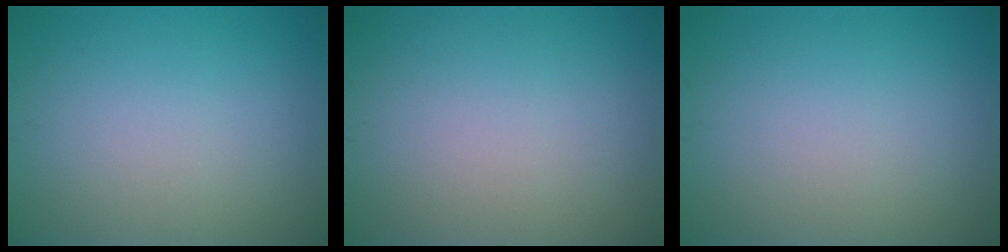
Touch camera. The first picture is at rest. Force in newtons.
{"total": 0.0}
{"total": 0.0}